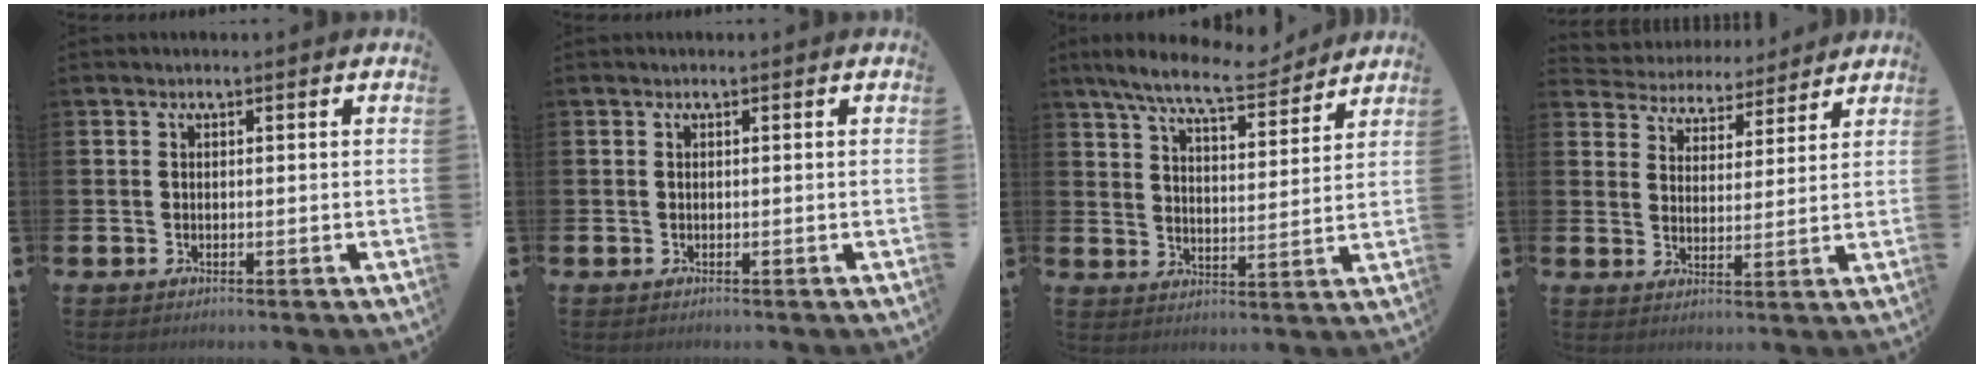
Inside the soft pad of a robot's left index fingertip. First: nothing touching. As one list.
[{"total": 0.0}, {"total": 9.0, "force": [8.2, 1.2, 3.5], "torque": [-0.087, -0.041, 0.145]}, {"total": 4.6, "force": [4.3, 1.4, -0.7], "torque": [-0.011, -0.036, 0.073]}]